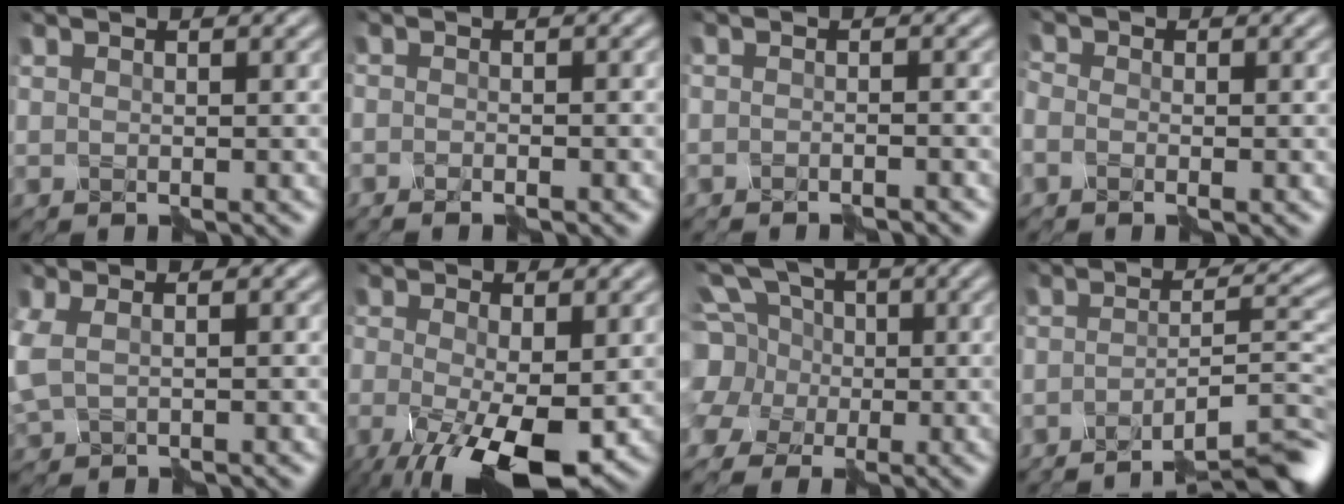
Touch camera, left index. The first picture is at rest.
{"total": 1.6, "force": [-1.3, 0.1, 0.9], "torque": [-0.007, 0.000, -0.027]}
{"total": 1.8, "force": [-1.8, 0.0, 0.2], "torque": [0.003, 0.000, -0.034]}
{"total": 2.3, "force": [-1.2, 1.6, 1.1], "torque": [-0.019, 0.003, -0.026]}
{"total": 2.5, "force": [-0.4, 1.6, 1.9], "torque": [-0.058, -0.001, -0.003]}
{"total": 8.2, "force": [-3.1, 2.5, 7.2], "torque": [-0.127, -0.015, -0.049]}
{"total": 10.4, "force": [0.7, 9.1, 4.9], "torque": [-0.137, 0.033, -0.030]}
{"total": 6.7, "force": [-4.8, 0.9, 4.6], "torque": [-0.051, 0.012, -0.077]}